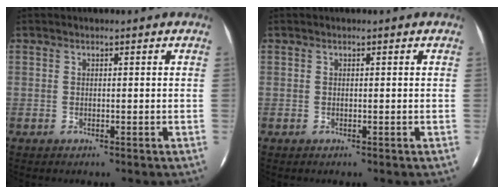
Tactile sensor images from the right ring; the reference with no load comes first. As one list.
[{"total": 0.0}]